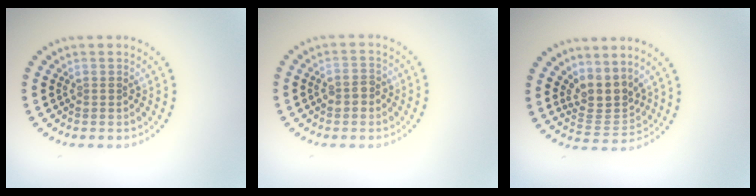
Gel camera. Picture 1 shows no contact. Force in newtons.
{"total": 1.6, "press": 1.6, "slide": 0.2}
{"total": 3.3, "press": 2.5, "slide": 2.2}